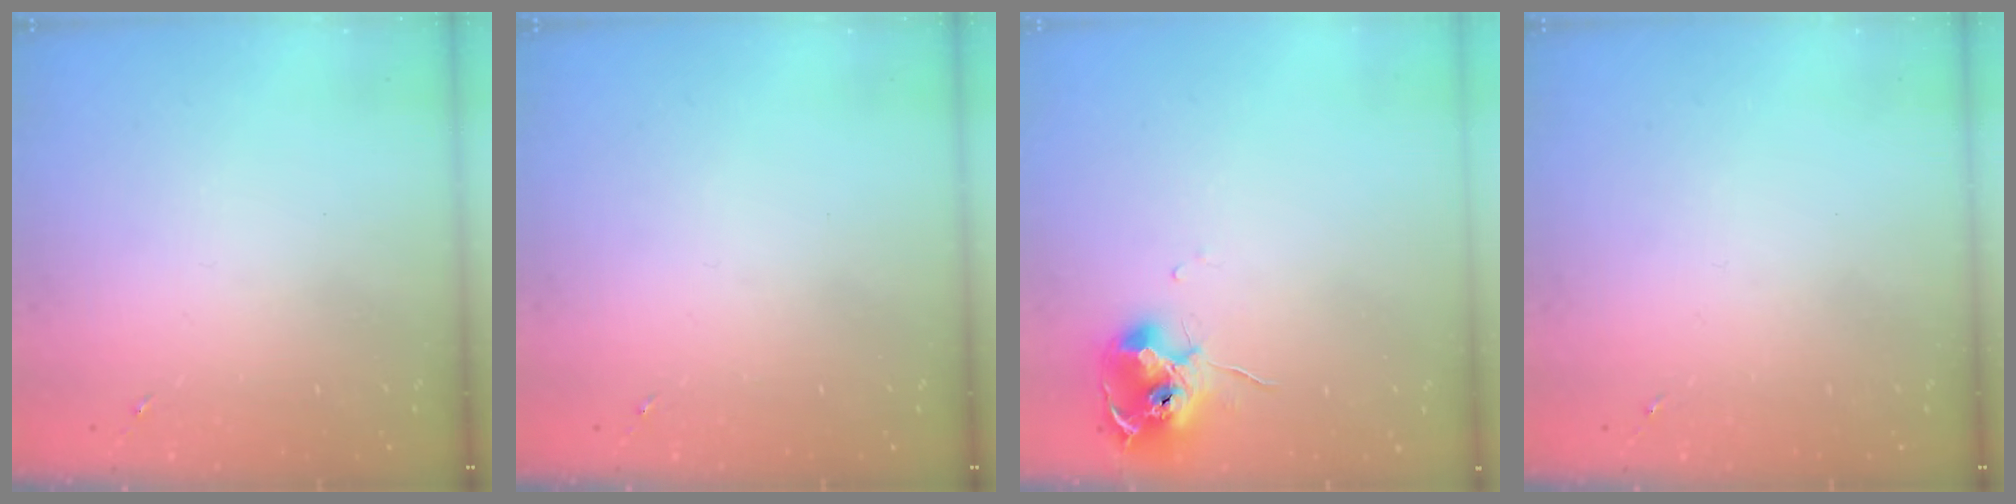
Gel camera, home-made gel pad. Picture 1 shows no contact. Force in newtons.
{"total": 0.0}
{"total": 10.6, "press": 10.5, "slide": 0.8}
{"total": 0.0}